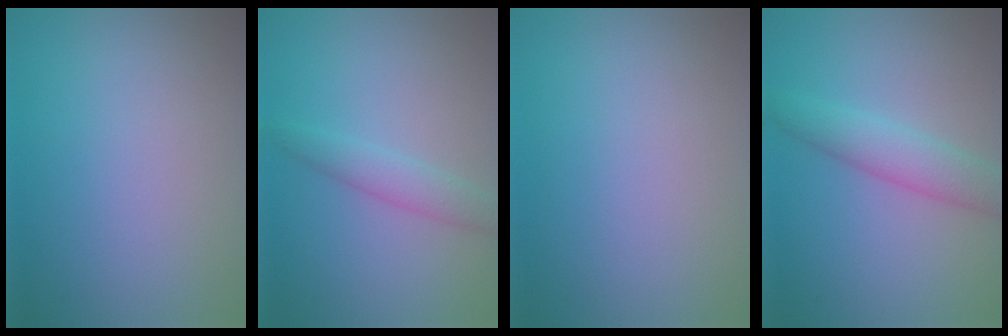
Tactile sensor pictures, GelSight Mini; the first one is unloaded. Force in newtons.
{"total": 2.1, "press": 2.1, "slide": 0.0}
{"total": 0.0}
{"total": 3.5, "press": 3.5, "slide": 0.1}